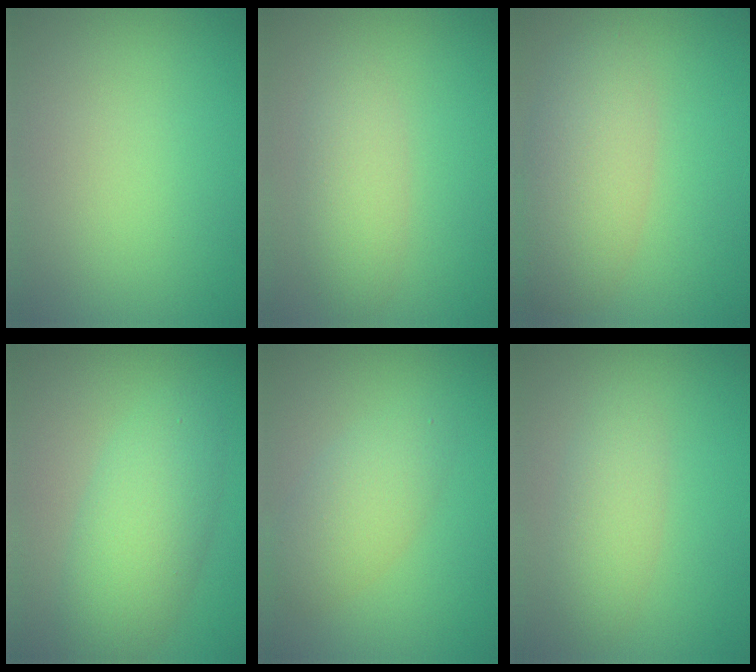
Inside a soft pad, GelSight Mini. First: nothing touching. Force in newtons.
{"total": 2.9, "press": 2.9, "slide": 0.1}
{"total": 5.0, "press": 5.0, "slide": 0.2}
{"total": 5.1, "press": 5.1, "slide": 0.2}
{"total": 3.2, "press": 3.2, "slide": 0.1}
{"total": 2.7, "press": 2.7, "slide": 0.0}